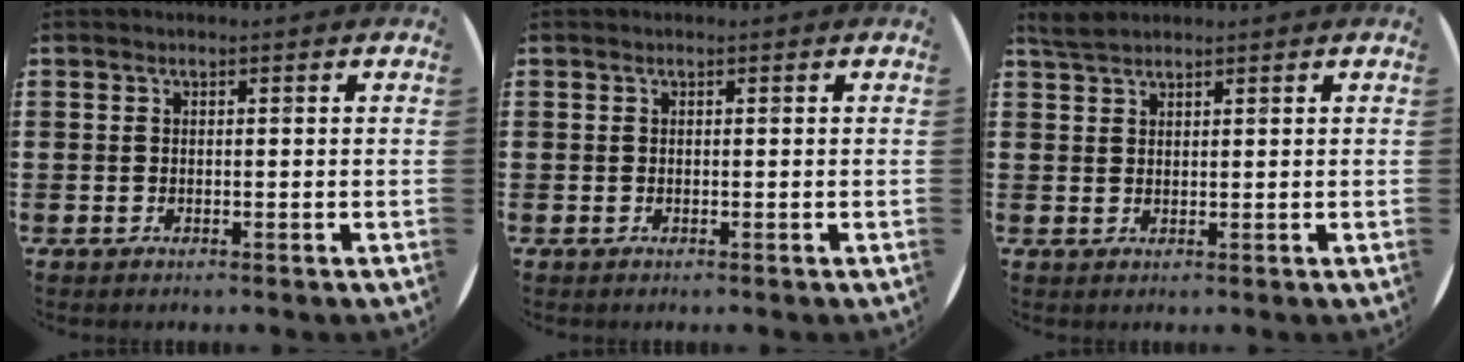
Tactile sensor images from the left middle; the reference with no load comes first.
{"total": 0.0}
{"total": 2.1, "force": [1.9, 0.4, 0.6], "torque": [-0.016, 0.005, 0.037]}